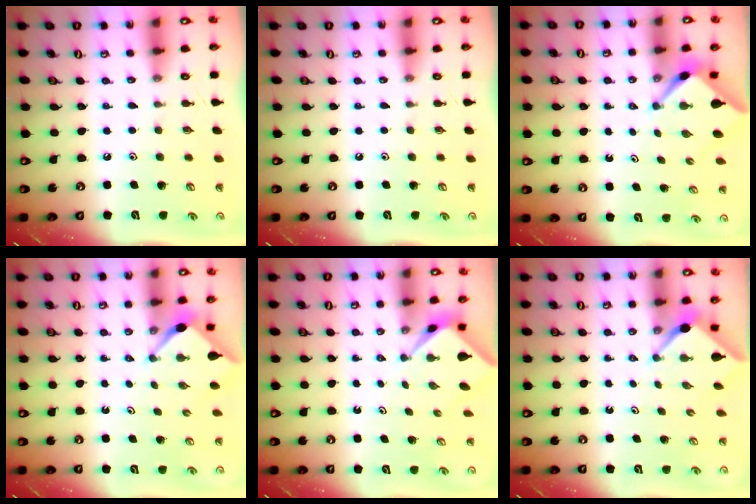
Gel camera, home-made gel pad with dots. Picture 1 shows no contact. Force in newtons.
{"total": 0.0}
{"total": 2.6, "press": 2.6, "slide": 0.3}
{"total": 2.5, "press": 2.5, "slide": 0.3}
{"total": 2.2, "press": 2.2, "slide": 0.2}
{"total": 2.5, "press": 2.5, "slide": 0.2}